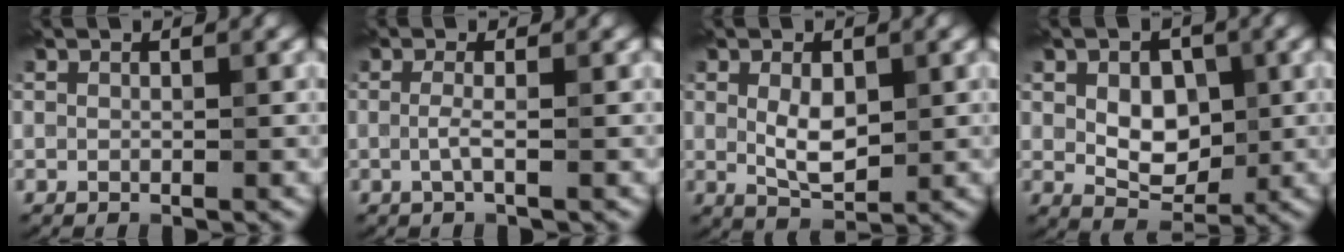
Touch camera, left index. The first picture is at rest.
{"total": 1.3, "force": [-0.5, 0.1, 1.1], "torque": [-0.028, -0.006, -0.013]}
{"total": 3.3, "force": [0.2, 1.9, 2.7], "torque": [-0.055, -0.004, 0.007]}
{"total": 4.9, "force": [0.2, 3.3, 3.6], "torque": [-0.058, -0.007, 0.007]}